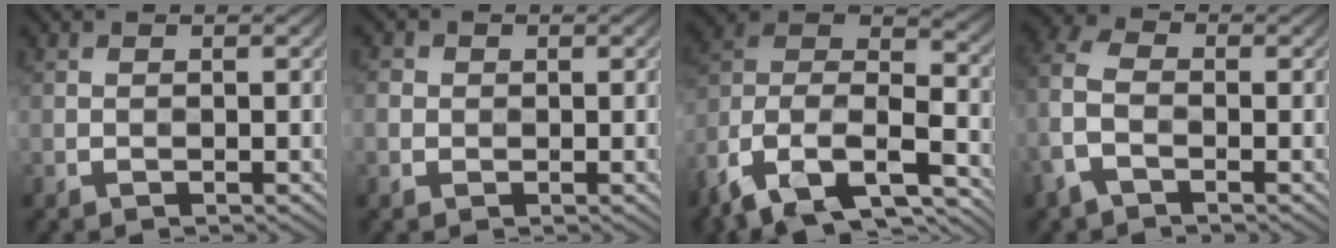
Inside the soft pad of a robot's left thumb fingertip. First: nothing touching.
{"total": 1.8, "force": [0.0, 1.7, 0.5], "torque": [-0.015, -0.001, -0.003]}
{"total": 17.5, "force": [-11.1, 9.1, 10.0], "torque": [-0.273, -0.036, -0.184]}
{"total": 5.9, "force": [-2.2, 3.4, 4.2], "torque": [-0.121, 0.006, -0.062]}